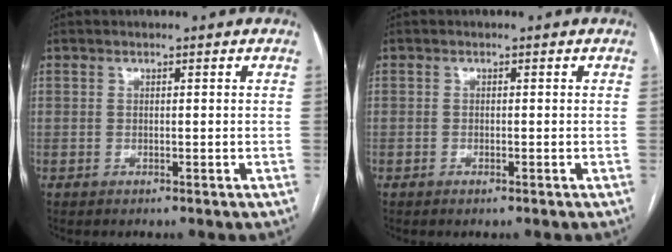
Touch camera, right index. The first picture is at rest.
{"total": 0.6, "force": [-0.5, 0.1, 0.4], "torque": [-0.005, 0.000, -0.006]}